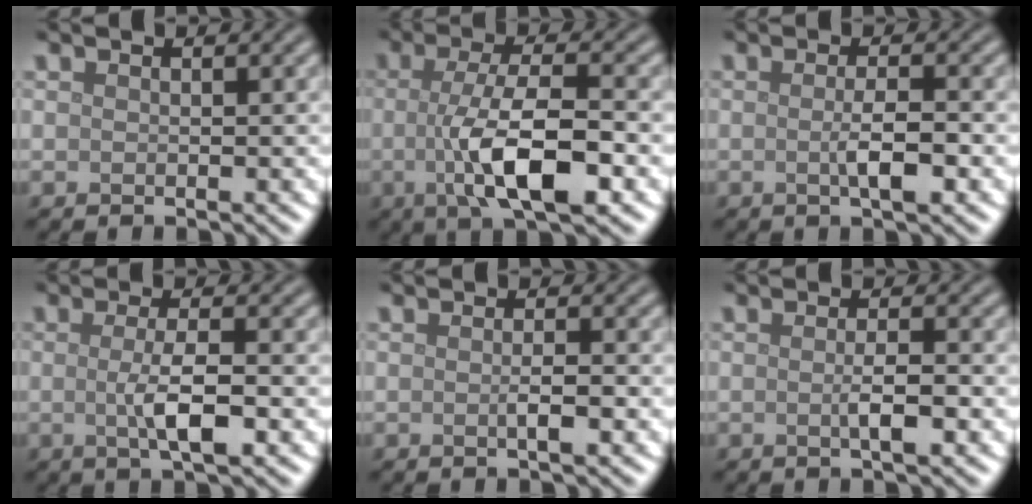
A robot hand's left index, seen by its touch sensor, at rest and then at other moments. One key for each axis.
{"total": 7.9, "fx": -1.5, "fy": 2.2, "fz": 7.4, "tx": -0.125, "ty": -0.003, "tz": -0.027}
{"total": 2.8, "fx": -0.4, "fy": 0.5, "fz": 2.7, "tx": -0.047, "ty": 0.000, "tz": -0.009}
{"total": 3.8, "fx": -0.4, "fy": 0.8, "fz": 3.7, "tx": -0.068, "ty": -0.006, "tz": -0.007}
{"total": 1.5, "fx": -0.3, "fy": 0.2, "fz": 1.5, "tx": -0.026, "ty": -0.001, "tz": -0.006}
{"total": 2.2, "fx": -0.3, "fy": 0.3, "fz": 2.2, "tx": -0.038, "ty": 0.000, "tz": -0.008}